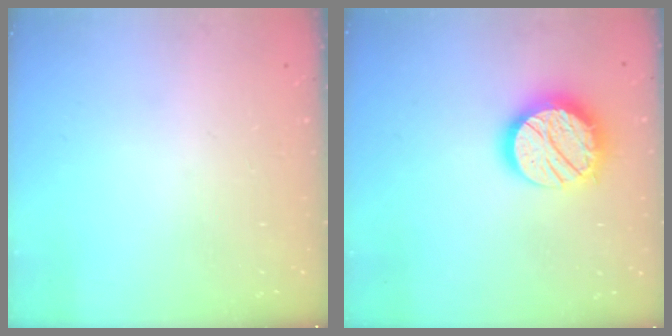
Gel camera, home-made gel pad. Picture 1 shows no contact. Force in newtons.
{"total": 16.0, "press": 16.0, "slide": 0.8}